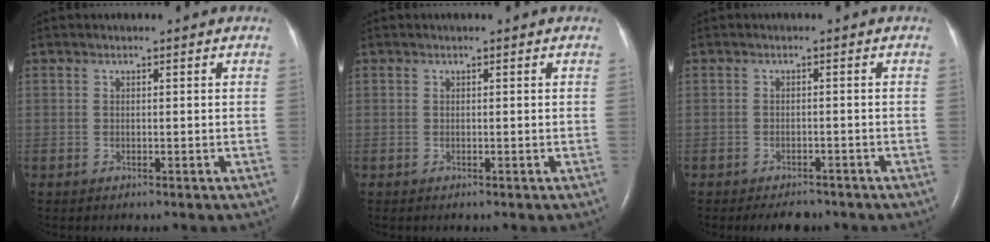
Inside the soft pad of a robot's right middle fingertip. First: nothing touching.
{"total": 0.0}
{"total": 3.4, "force": [-2.9, 1.3, 1.1], "torque": [-0.018, -0.002, -0.039]}